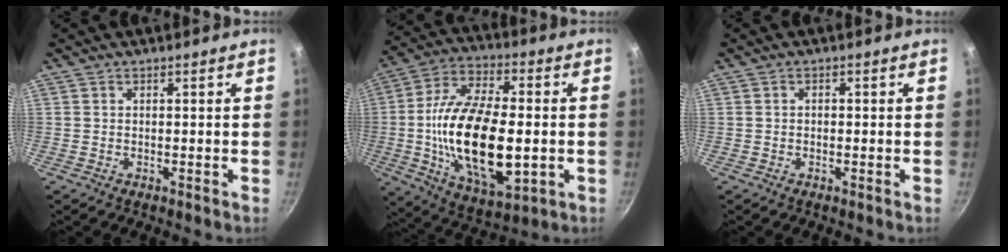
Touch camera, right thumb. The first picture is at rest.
{"total": 23.6, "force": [-2.3, 11.6, 20.4], "torque": [-0.373, 0.011, -0.038]}
{"total": 0.6, "force": [-0.3, 0.5, 0.3], "torque": [-0.007, 0.005, -0.004]}